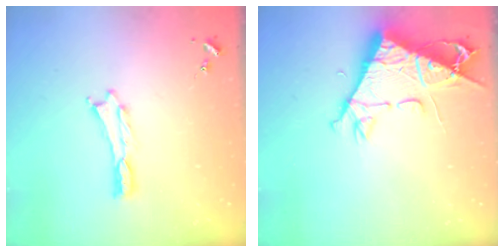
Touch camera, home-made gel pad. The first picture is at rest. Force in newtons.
{"total": 9.7, "press": 9.6, "slide": 1.4}